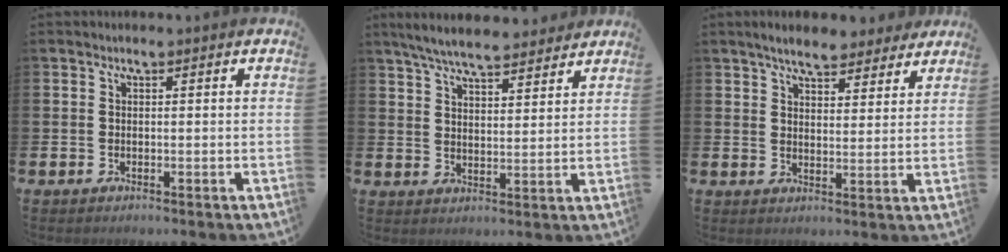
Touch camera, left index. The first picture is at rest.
{"total": 6.6, "force": [6.2, 1.1, 1.9], "torque": [-0.053, -0.026, 0.112]}
{"total": 6.0, "force": [5.5, 1.6, 1.7], "torque": [-0.028, -0.028, 0.094]}